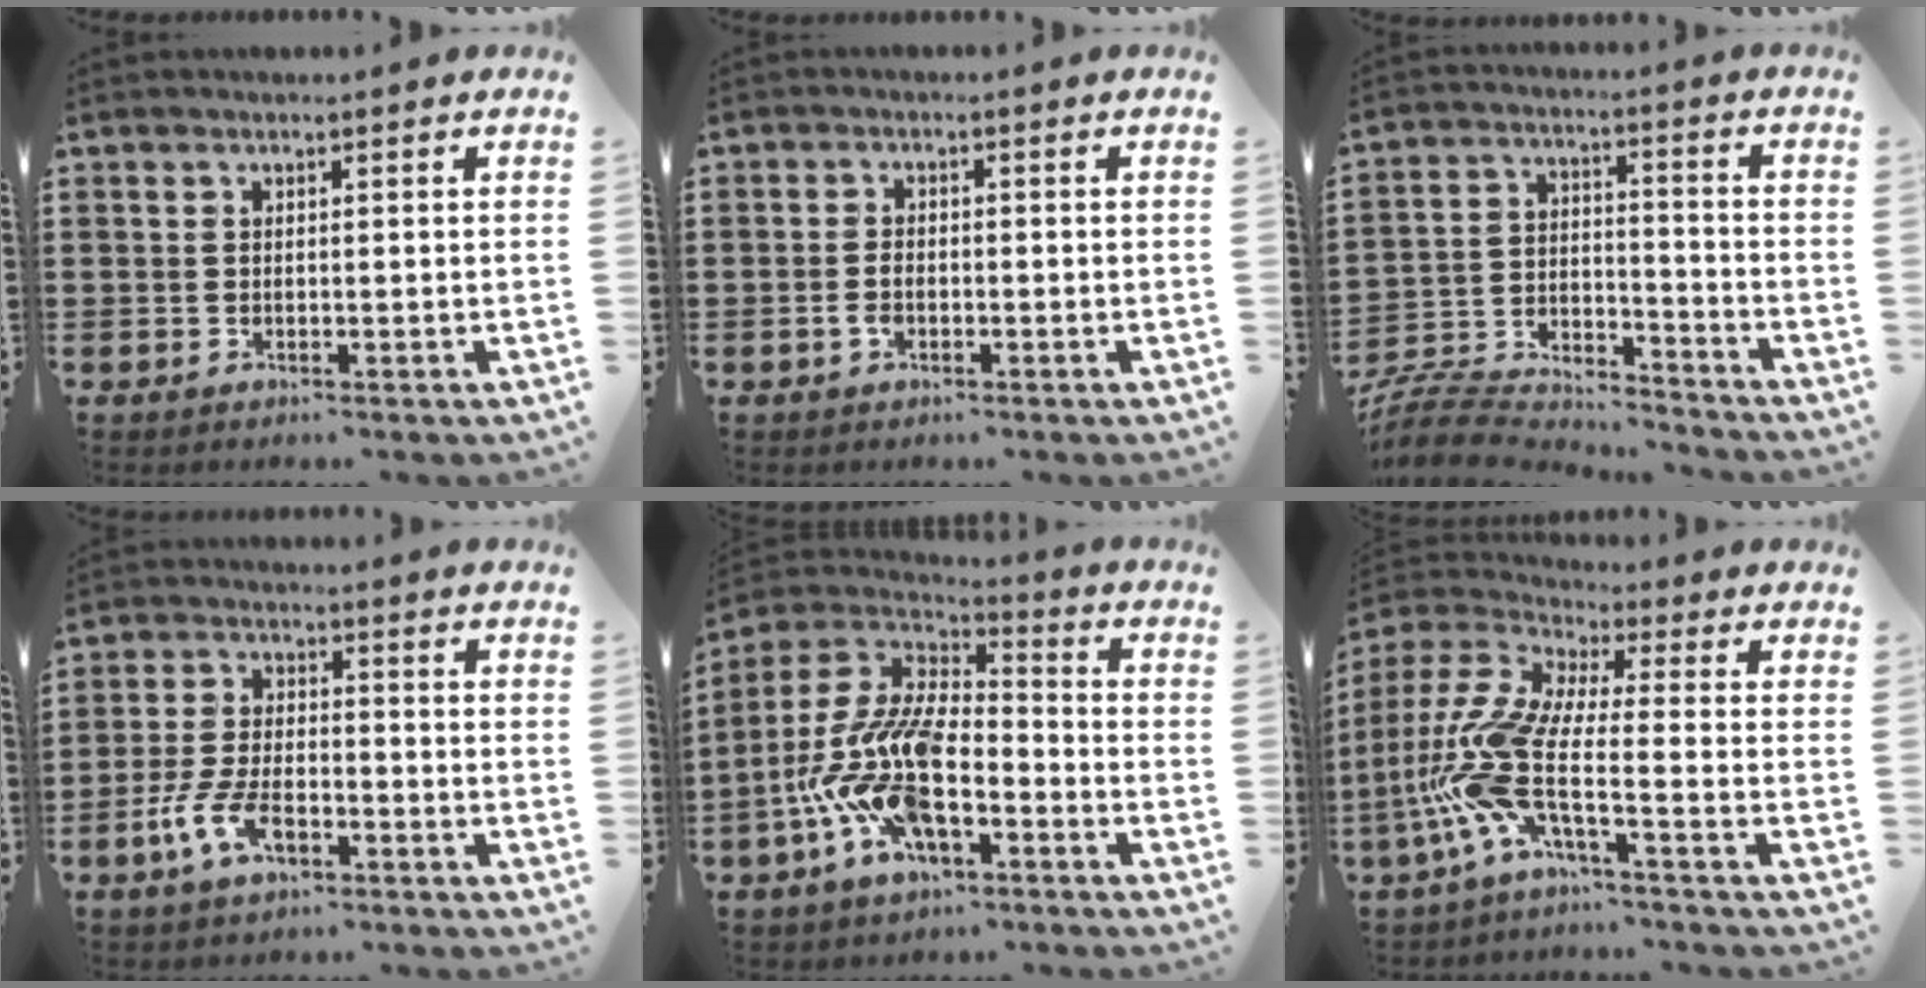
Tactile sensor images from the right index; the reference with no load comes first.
{"total": 2.2, "force": [-0.9, 1.1, 1.6], "torque": [-0.041, -0.005, -0.019]}
{"total": 7.1, "force": [-6.9, 1.2, 1.0], "torque": [-0.036, -0.001, -0.142]}
{"total": 7.2, "force": [-3.8, 3.0, 5.3], "torque": [-0.126, -0.003, -0.073]}
{"total": 14.3, "force": [-6.0, 6.5, 11.2], "torque": [-0.275, -0.011, -0.125]}
{"total": 10.4, "force": [-4.4, 2.2, 9.2], "torque": [-0.240, -0.034, -0.103]}